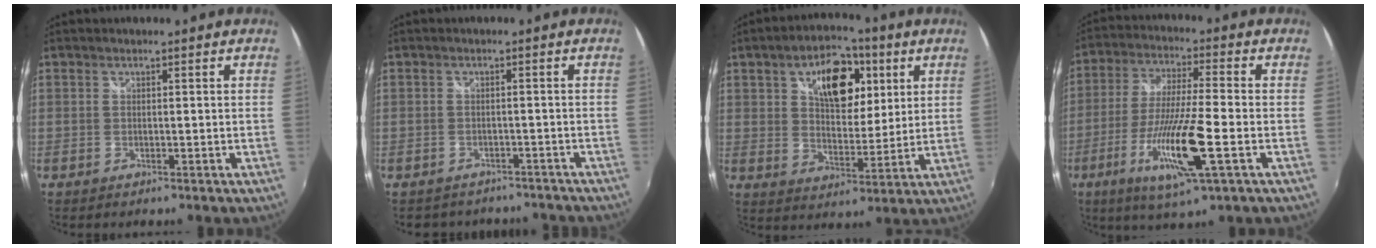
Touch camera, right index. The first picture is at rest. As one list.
[{"total": 8.1, "force": [-6.8, 4.0, 1.8], "torque": [-0.039, 0.003, -0.085]}, {"total": 14.6, "force": [5.8, 8.5, 10.4], "torque": [-0.166, 0.022, 0.094]}, {"total": 15.3, "force": [-5.5, 1.1, 14.3], "torque": [-0.288, -0.025, -0.102]}]